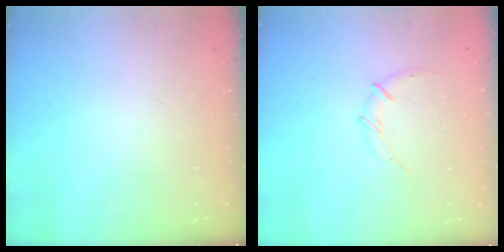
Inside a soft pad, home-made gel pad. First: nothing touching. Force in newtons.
{"total": 6.5, "press": 6.4, "slide": 1.4}